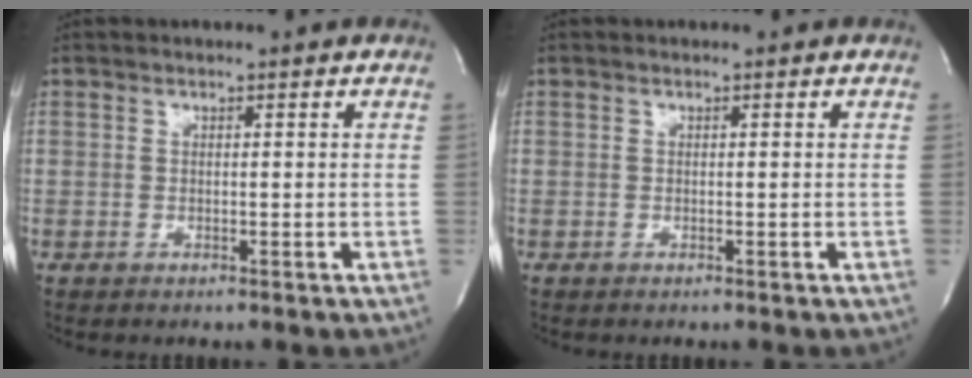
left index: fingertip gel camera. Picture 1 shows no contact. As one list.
[{"total": 0.0}]